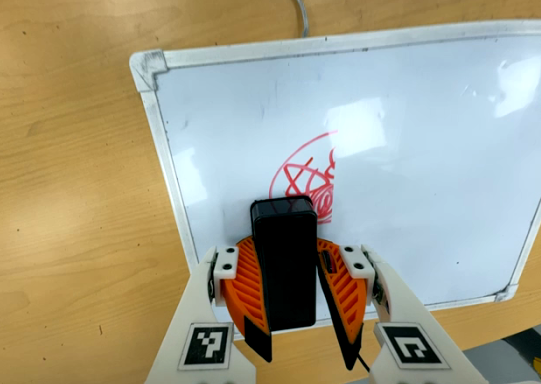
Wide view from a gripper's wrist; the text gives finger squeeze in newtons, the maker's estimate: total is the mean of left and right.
{"total": 14.0, "left": 16.0, "right": 12.0}